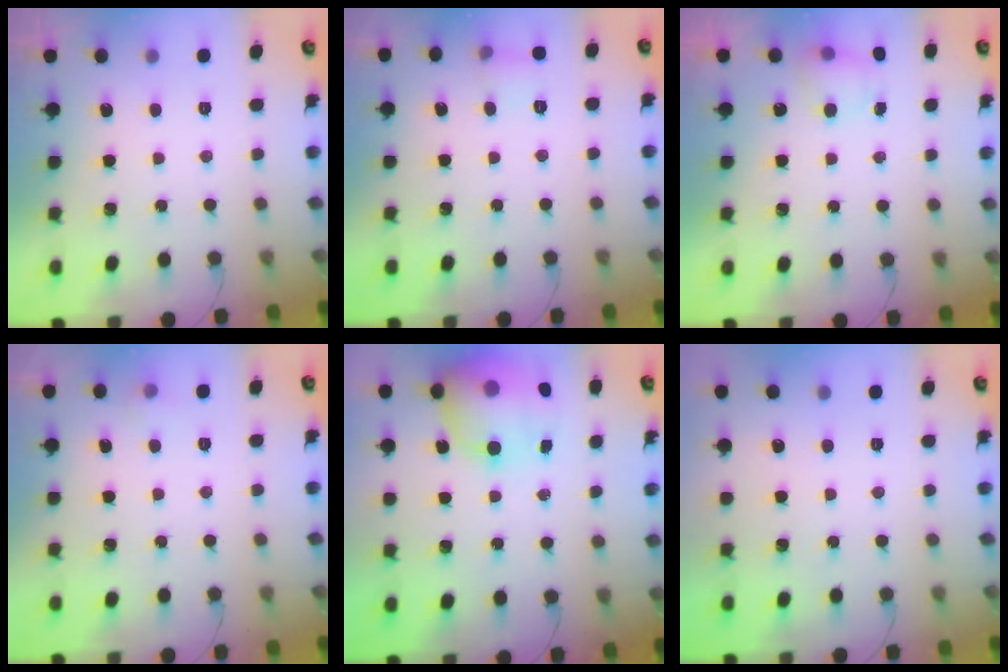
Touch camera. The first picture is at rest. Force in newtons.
{"total": 6.0, "press": 5.6, "slide": 2.0}
{"total": 4.6, "press": 4.5, "slide": 1.1}
{"total": 3.7, "press": 3.5, "slide": 1.4}
{"total": 17.6, "press": 17.0, "slide": 4.5}
{"total": 0.0}